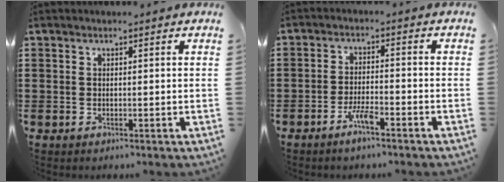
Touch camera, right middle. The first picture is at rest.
{"total": 3.6, "force": [-2.5, 0.7, 2.5], "torque": [-0.056, 0.002, -0.051]}